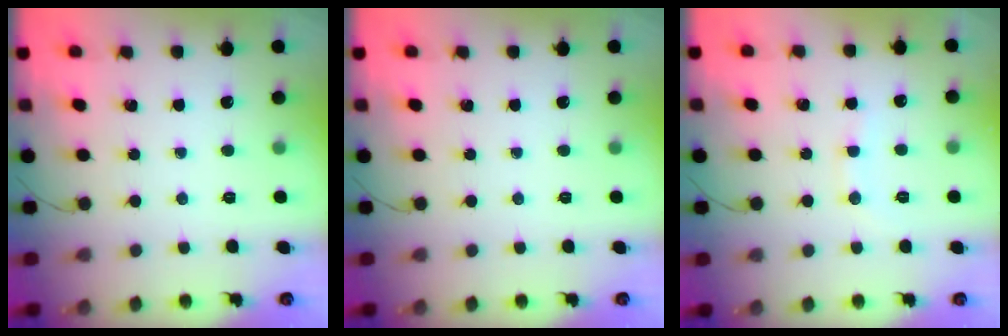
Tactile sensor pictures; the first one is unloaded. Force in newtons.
{"total": 0.0}
{"total": 4.8, "press": 4.6, "slide": 1.2}